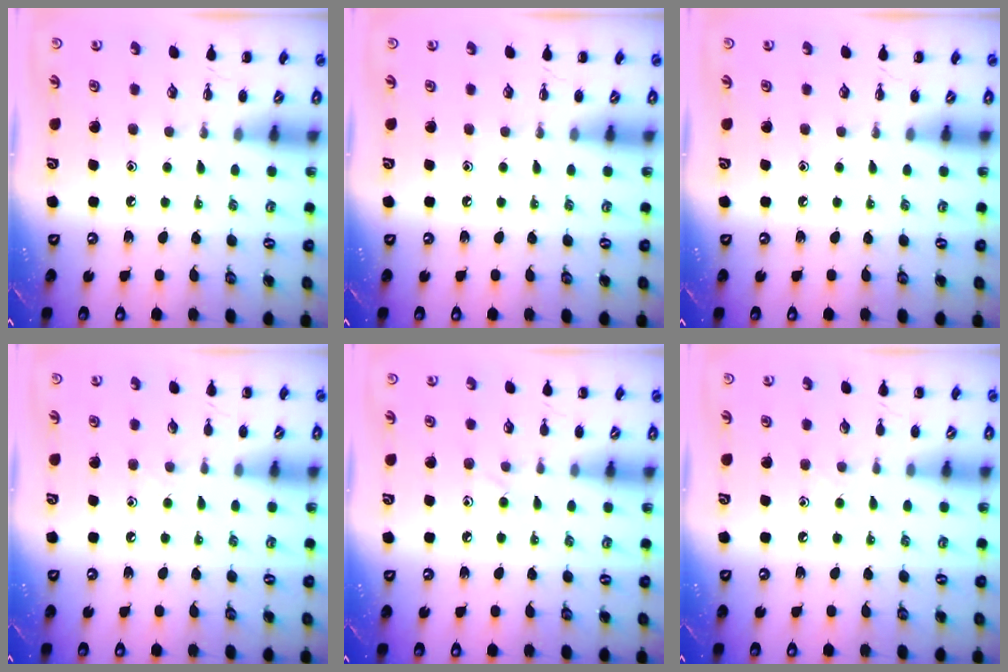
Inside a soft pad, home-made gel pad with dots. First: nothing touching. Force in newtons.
{"total": 0.0}
{"total": 0.0}
{"total": 2.4, "press": 2.3, "slide": 0.7}
{"total": 7.0, "press": 6.7, "slide": 2.0}
{"total": 2.4, "press": 2.3, "slide": 0.7}